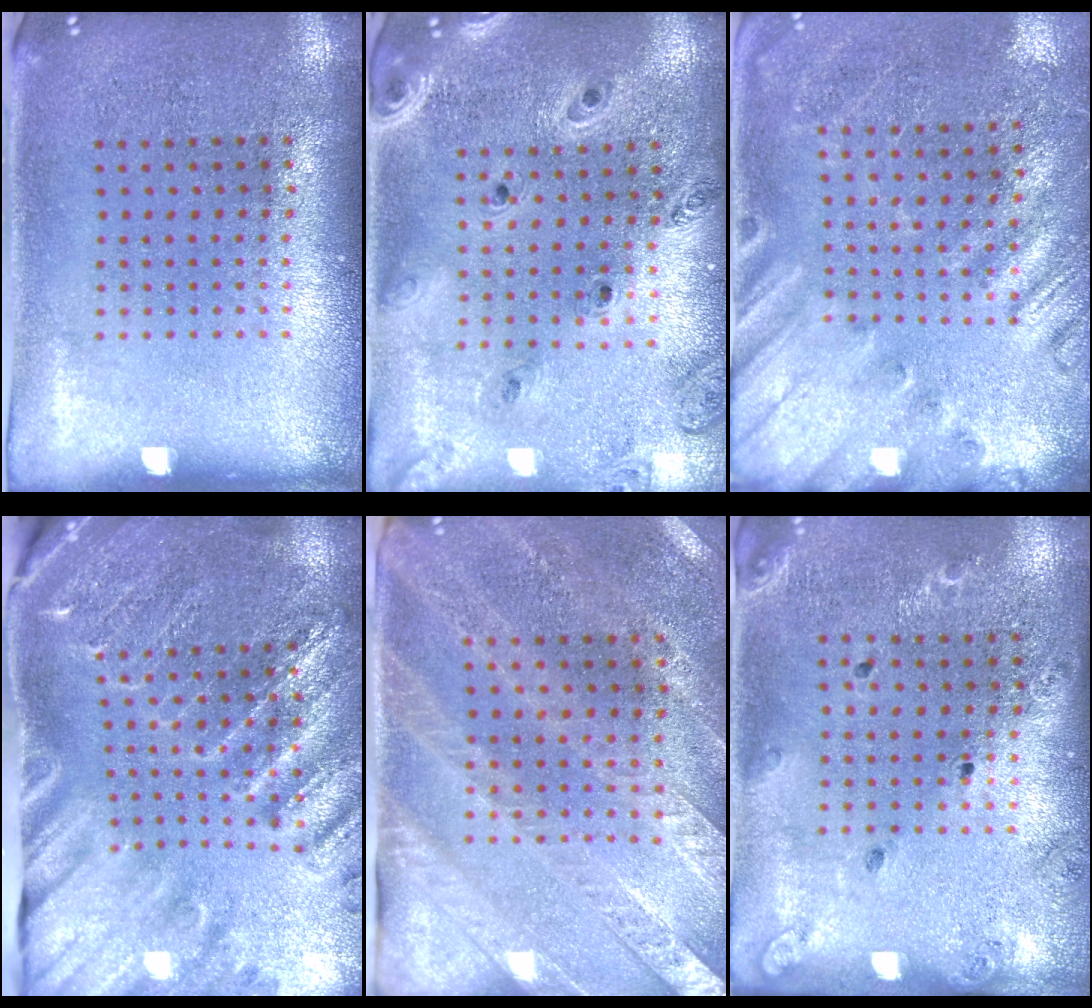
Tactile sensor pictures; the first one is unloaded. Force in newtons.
{"total": 1.2, "press": 1.2, "slide": 0.2}
{"total": 2.4, "press": 2.0, "slide": 1.3}
{"total": 3.1, "press": 3.0, "slide": 0.5}
{"total": 2.6, "press": 2.4, "slide": 1.2}
{"total": 1.3, "press": 1.3, "slide": 0.2}